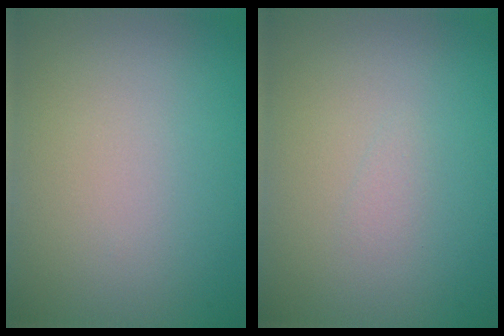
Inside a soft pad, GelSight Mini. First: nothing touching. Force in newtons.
{"total": 0.5, "press": 0.5, "slide": 0.1}